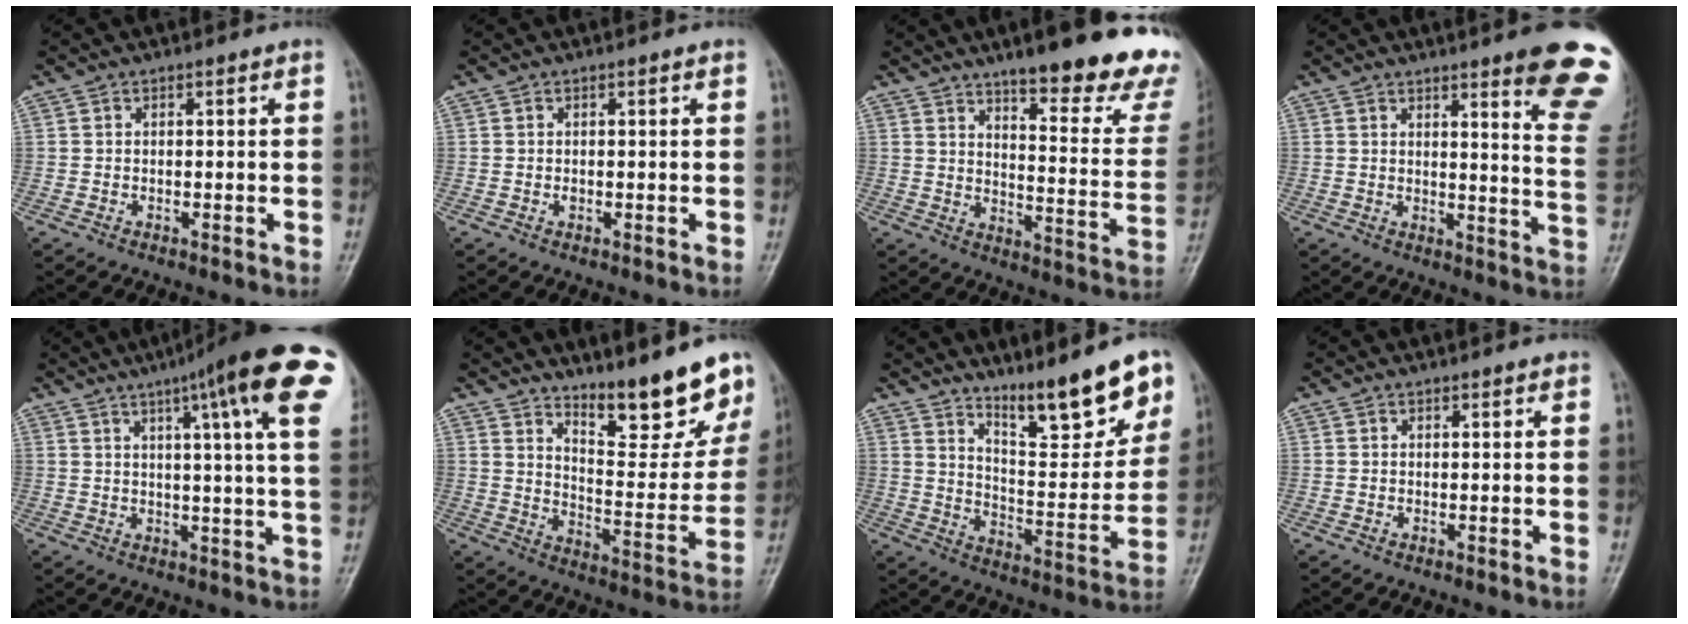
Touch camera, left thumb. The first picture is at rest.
{"total": 0.6, "force": [0.0, 0.4, 0.5], "torque": [-0.007, 0.003, 0.001]}
{"total": 22.5, "force": [15.8, 5.2, 15.3], "torque": [-0.164, -0.089, 0.206]}
{"total": 17.1, "force": [11.0, 1.4, 12.9], "torque": [-0.132, -0.069, 0.130]}
{"total": 19.6, "force": [9.2, 2.2, 17.2], "torque": [-0.229, -0.011, 0.102]}
{"total": 16.3, "force": [12.5, 4.1, 9.7], "torque": [-0.094, -0.097, 0.193]}
{"total": 16.6, "force": [11.7, 4.1, 11.1], "torque": [-0.124, -0.078, 0.190]}
{"total": 0.6, "force": [0.5, 0.2, 0.4], "torque": [-0.006, -0.002, 0.005]}